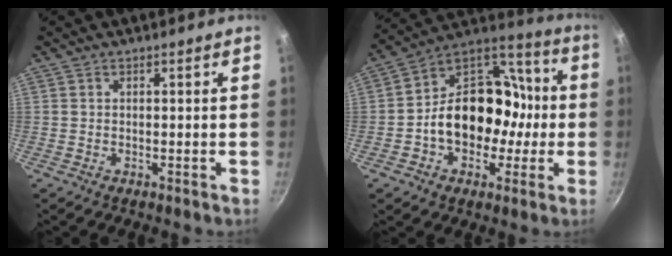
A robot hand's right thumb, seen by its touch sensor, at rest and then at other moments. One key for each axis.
{"total": 20.5, "fx": -2.4, "fy": 15.7, "fz": 12.9, "tx": -0.170, "ty": 0.063, "tz": -0.044}